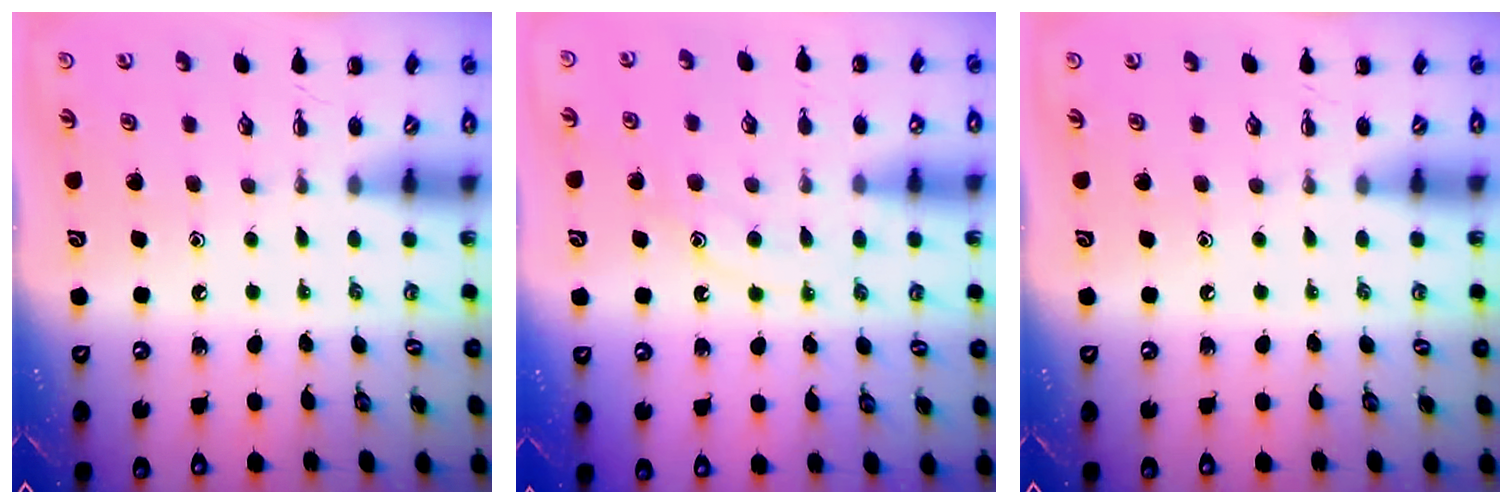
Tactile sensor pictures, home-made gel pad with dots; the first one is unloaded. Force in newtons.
{"total": 12.3, "press": 12.2, "slide": 0.8}
{"total": 0.0}